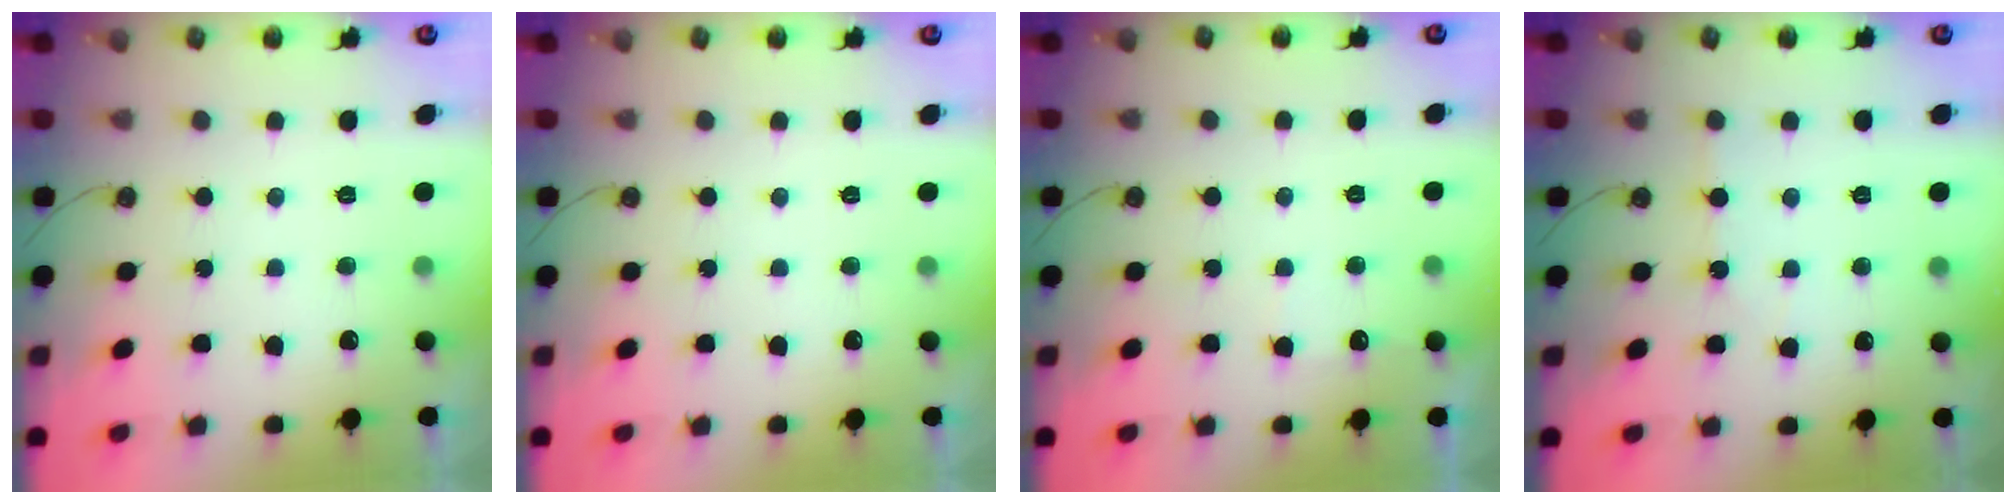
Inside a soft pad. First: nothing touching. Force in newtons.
{"total": 0.0}
{"total": 4.3, "press": 4.2, "slide": 0.7}
{"total": 3.3, "press": 3.3, "slide": 0.5}